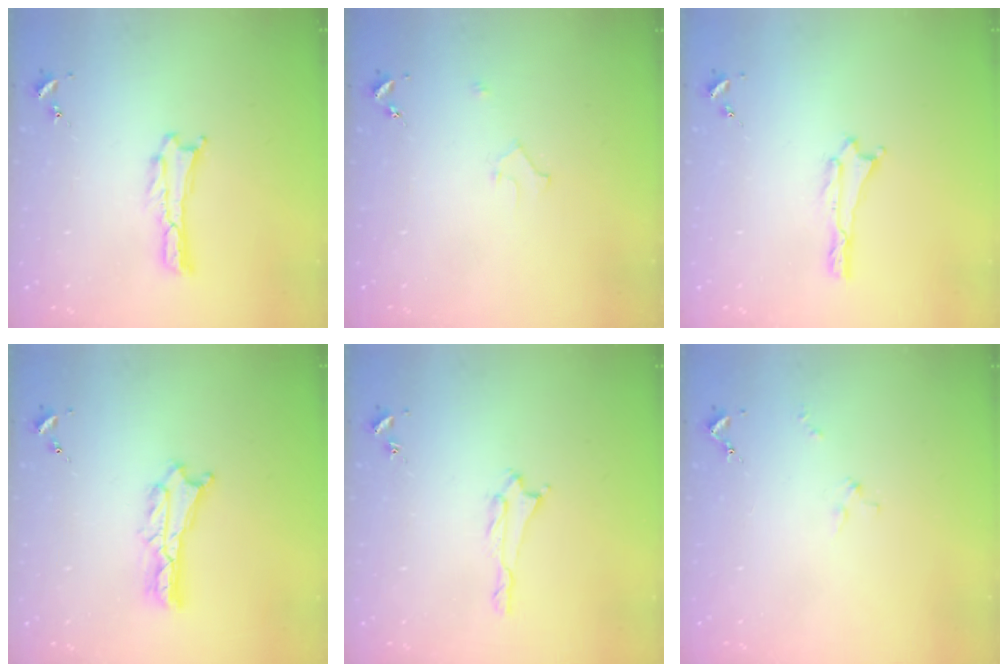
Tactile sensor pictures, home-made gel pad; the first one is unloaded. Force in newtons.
{"total": 2.2, "press": 2.2, "slide": 0.2}
{"total": 0.0}
{"total": 2.7, "press": 2.6, "slide": 0.3}
{"total": 1.3, "press": 1.3, "slide": 0.1}
{"total": 1.3, "press": 1.2, "slide": 0.1}